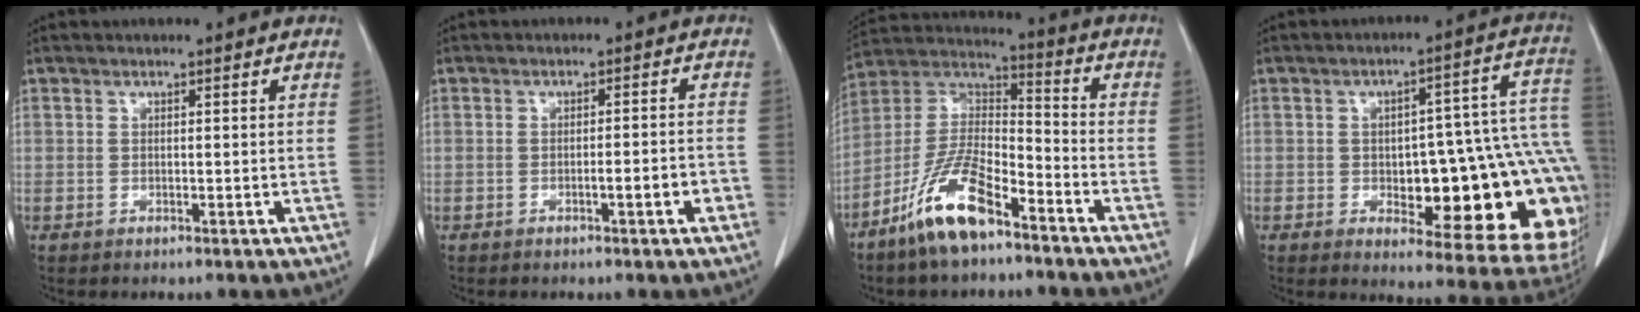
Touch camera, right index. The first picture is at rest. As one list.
[{"total": 3.0, "force": [-1.4, 0.3, 2.6], "torque": [-0.035, 0.003, -0.019]}, {"total": 13.3, "force": [-8.6, 3.6, 9.4], "torque": [-0.196, 0.001, -0.164]}, {"total": 23.3, "force": [-4.7, 6.5, 21.9], "torque": [-0.182, 0.034, -0.038]}]